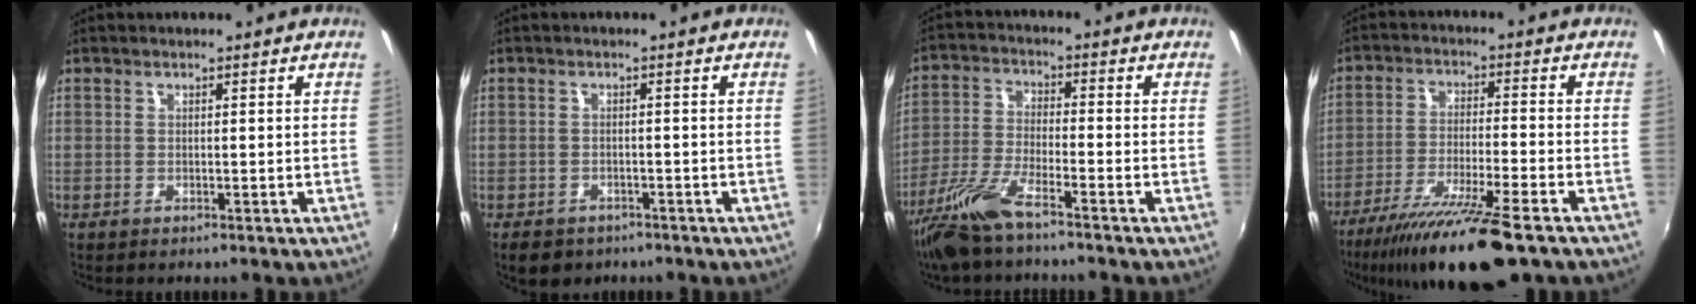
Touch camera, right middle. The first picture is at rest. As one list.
[{"total": 4.7, "force": [-3.2, 3.0, 1.7], "torque": [-0.042, -0.013, -0.045]}, {"total": 9.2, "force": [-6.8, 1.7, 6.0], "torque": [-0.133, -0.012, -0.136]}, {"total": 15.9, "force": [-11.9, 1.3, 10.5], "torque": [-0.206, -0.040, -0.203]}]